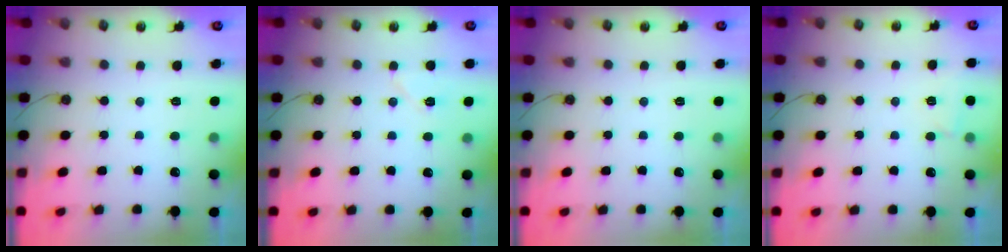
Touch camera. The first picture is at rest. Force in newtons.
{"total": 6.1, "press": 5.6, "slide": 2.5}
{"total": 1.5, "press": 0.8, "slide": 1.3}
{"total": 3.0, "press": 2.8, "slide": 0.9}